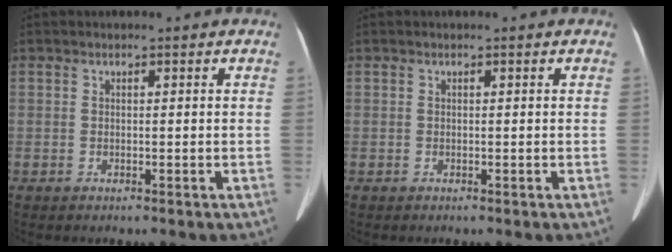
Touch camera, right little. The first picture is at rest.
{"total": 0.0}